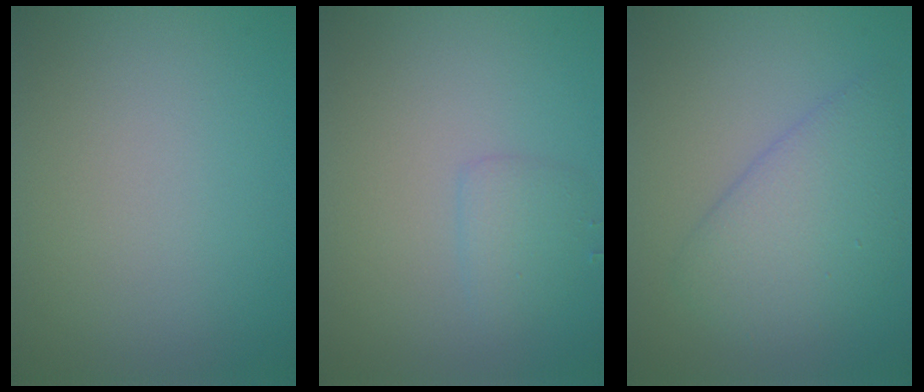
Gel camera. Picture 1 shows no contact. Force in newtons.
{"total": 1.5, "press": 1.5, "slide": 0.2}
{"total": 4.3, "press": 4.3, "slide": 0.3}